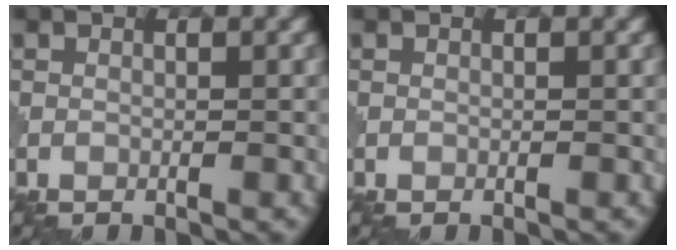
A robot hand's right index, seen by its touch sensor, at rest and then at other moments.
{"total": 0.0}